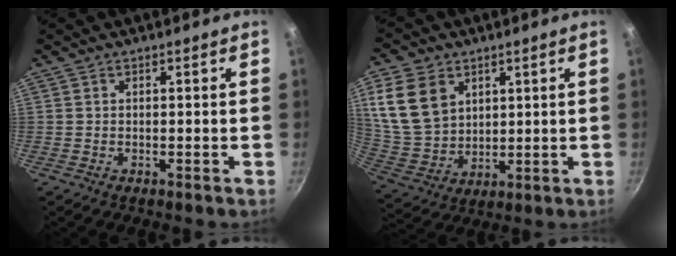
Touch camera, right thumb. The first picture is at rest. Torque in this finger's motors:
{"motor_torque": [-0.22, 0.51, 0.37, 0.05, 0.14]}